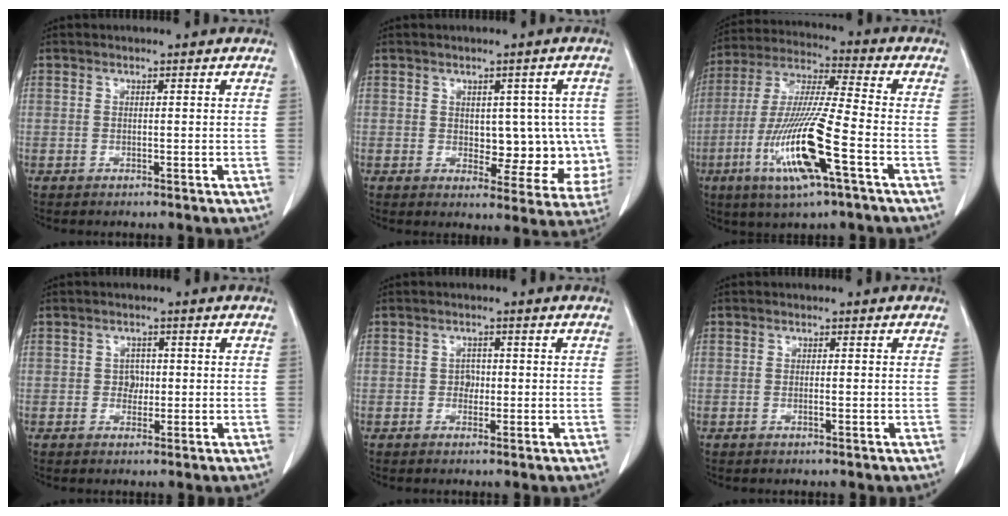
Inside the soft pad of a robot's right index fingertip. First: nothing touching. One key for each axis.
{"total": 8.4, "fx": 0.3, "fy": 5.1, "fz": 6.7, "tx": -0.054, "ty": 0.011, "tz": 0.015}
{"total": 16.0, "fx": -6.0, "fy": 0.7, "fz": 14.8, "tx": -0.305, "ty": -0.020, "tz": -0.113}
{"total": 1.9, "fx": -0.1, "fy": 1.6, "fz": 1.0, "tx": -0.013, "ty": 0.004, "tz": -0.001}
{"total": 1.6, "fx": -0.2, "fy": 1.3, "fz": 0.9, "tx": -0.011, "ty": 0.005, "tz": -0.004}
{"total": 0.6, "fx": -0.2, "fy": 0.1, "fz": 0.6, "tx": -0.013, "ty": -0.001, "tz": -0.003}